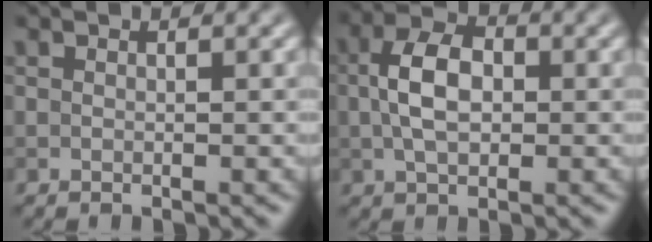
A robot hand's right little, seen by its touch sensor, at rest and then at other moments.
{"total": 4.7, "force": [0.0, 2.8, 3.8], "torque": [-0.074, 0.008, -0.006]}